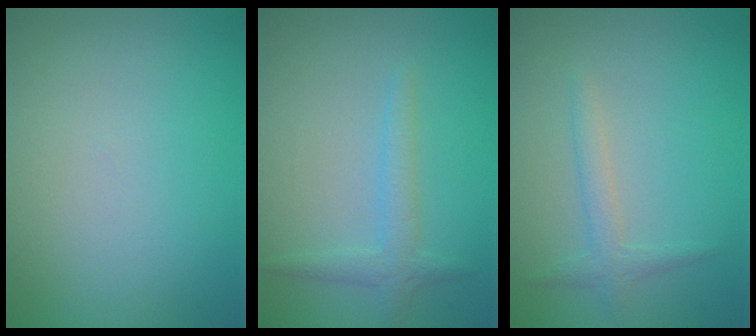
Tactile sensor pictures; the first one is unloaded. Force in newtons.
{"total": 1.9, "press": 1.9, "slide": 0.1}
{"total": 1.7, "press": 1.7, "slide": 0.1}